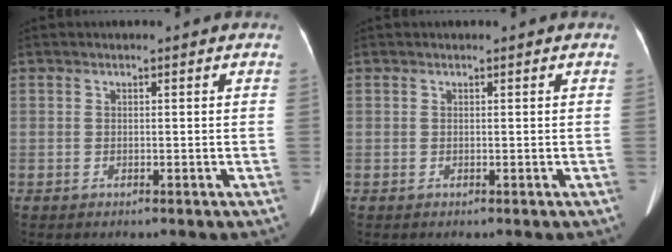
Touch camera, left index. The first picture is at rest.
{"total": 0.0}